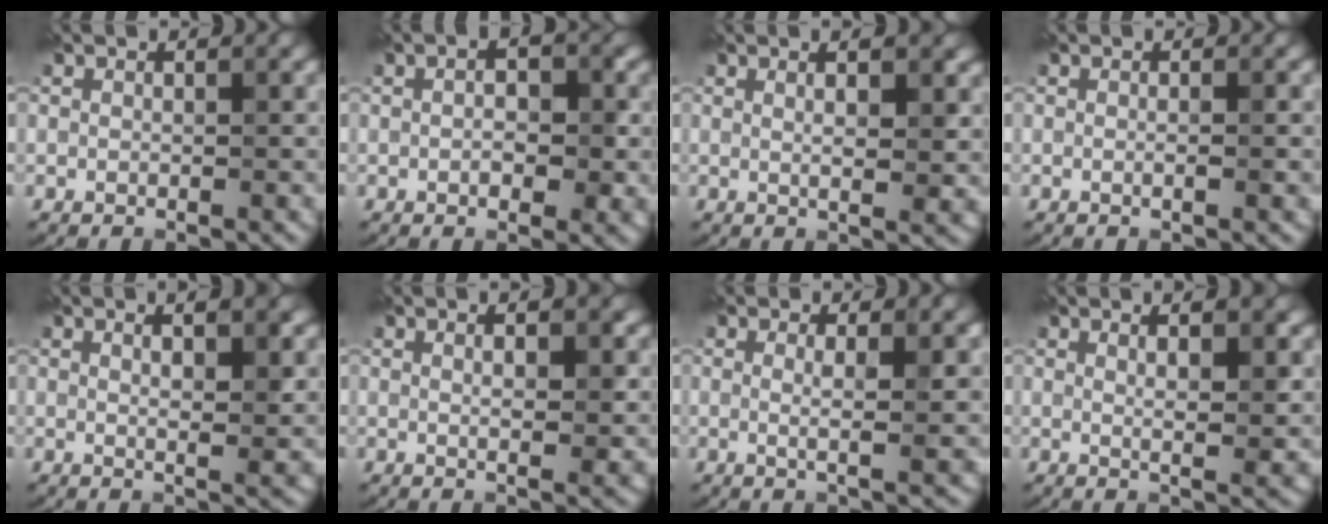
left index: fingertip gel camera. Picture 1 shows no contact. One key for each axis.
{"total": 3.0, "fx": -0.1, "fy": 1.7, "fz": 2.5, "tx": -0.014, "ty": -0.004, "tz": -0.009}
{"total": 4.5, "fx": 1.6, "fy": 1.6, "fz": 3.8, "tx": -0.030, "ty": 0.010, "tz": 0.005}
{"total": 1.1, "fx": -0.1, "fy": 0.1, "fz": 1.1, "tx": -0.015, "ty": -0.004, "tz": -0.002}
{"total": 4.8, "fx": 2.1, "fy": 1.6, "fz": 4.0, "tx": -0.039, "ty": 0.009, "tz": 0.013}
{"total": 4.0, "fx": 1.5, "fy": 1.4, "fz": 3.4, "tx": -0.028, "ty": 0.009, "tz": 0.007}
{"total": 2.7, "fx": 0.5, "fy": 0.5, "fz": 2.6, "tx": -0.040, "ty": -0.006, "tz": 0.004}
{"total": 5.6, "fx": 2.6, "fy": 2.0, "fz": 4.5, "tx": -0.037, "ty": 0.015, "tz": 0.015}